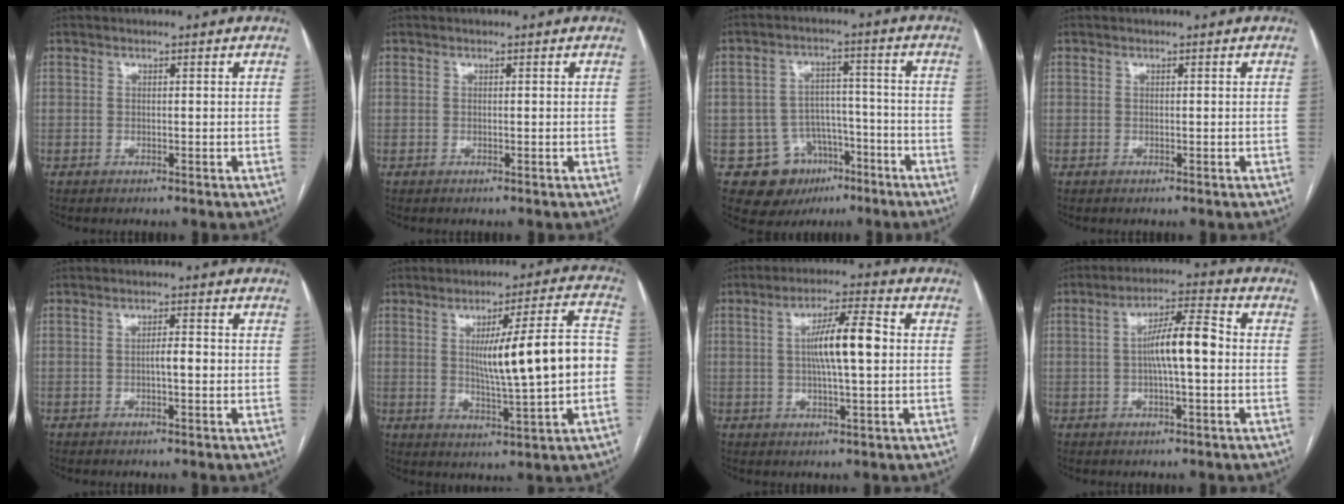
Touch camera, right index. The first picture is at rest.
{"total": 0.0}
{"total": 9.6, "force": [-5.0, 7.8, 2.6], "torque": [-0.035, 0.028, -0.065]}
{"total": 0.0}
{"total": 2.6, "force": [-0.4, 0.5, 2.6], "torque": [-0.042, 0.004, -0.007]}
{"total": 14.3, "force": [0.1, 0.8, 14.3], "torque": [-0.212, 0.015, 0.006]}
{"total": 8.9, "force": [0.8, 1.1, 8.8], "torque": [-0.156, 0.011, 0.010]}
{"total": 8.4, "force": [-0.1, 1.3, 8.3], "torque": [-0.151, 0.019, -0.007]}